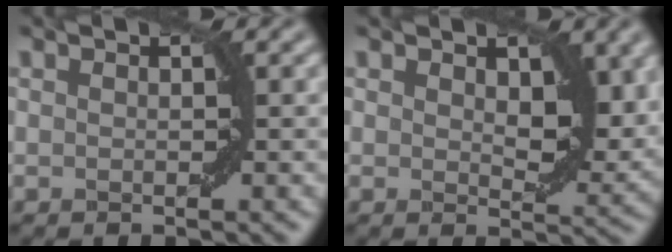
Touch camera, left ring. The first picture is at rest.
{"total": 4.6, "force": [1.5, 2.4, 3.6], "torque": [-0.051, -0.009, 0.030]}